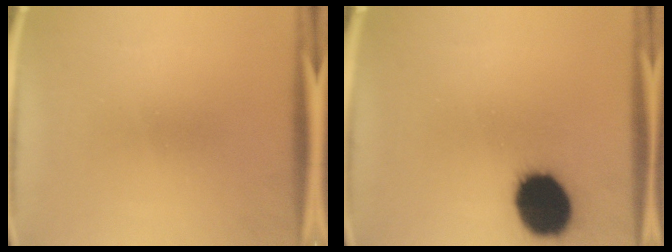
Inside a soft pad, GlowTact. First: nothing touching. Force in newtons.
{"total": 19.0}